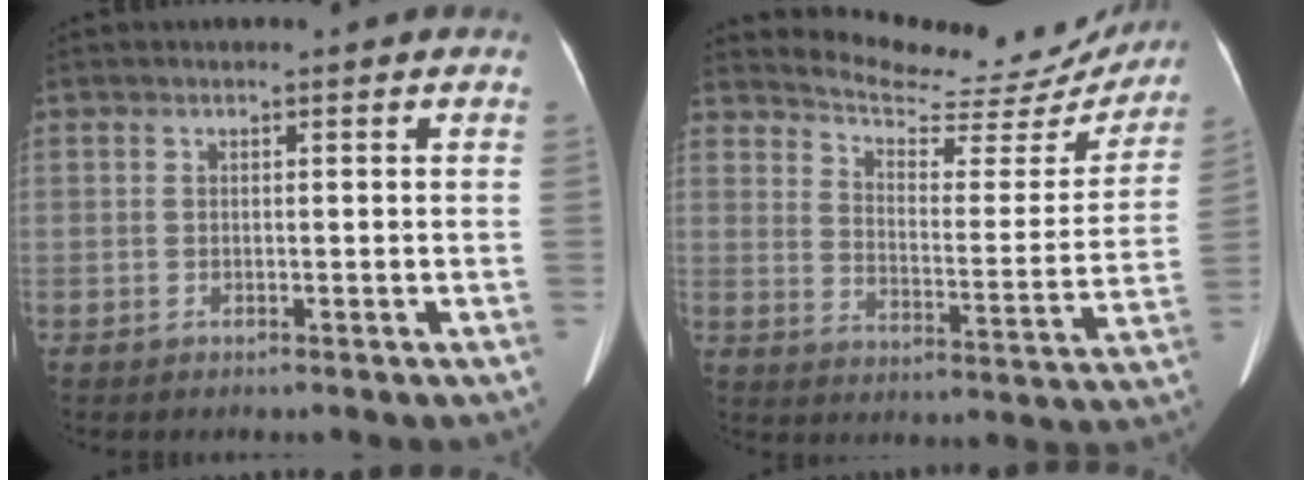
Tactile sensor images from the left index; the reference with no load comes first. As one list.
[{"total": 19.2, "force": [18.3, 3.9, 4.3], "torque": [-0.053, -0.052, 0.228]}]